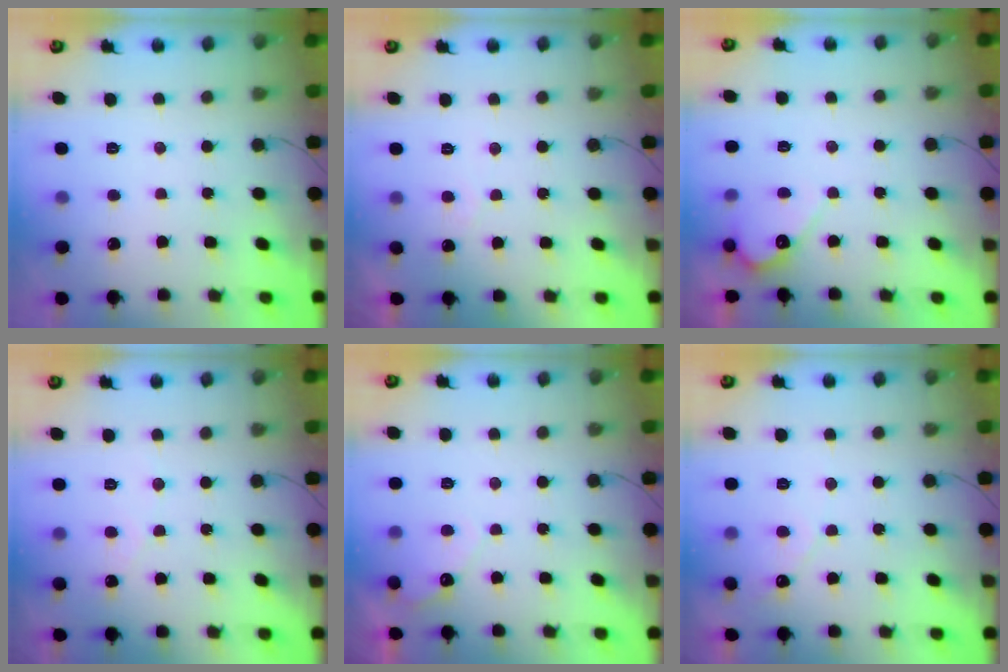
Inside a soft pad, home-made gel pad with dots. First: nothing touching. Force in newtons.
{"total": 2.3, "press": 2.3, "slide": 0.1}
{"total": 4.9, "press": 4.9, "slide": 0.4}
{"total": 2.1, "press": 2.1, "slide": 0.1}
{"total": 3.8, "press": 3.8, "slide": 0.2}
{"total": 3.1, "press": 3.1, "slide": 0.2}